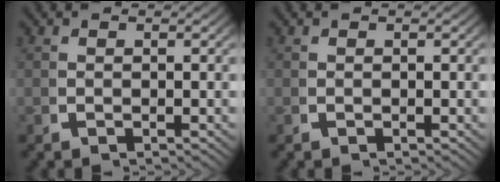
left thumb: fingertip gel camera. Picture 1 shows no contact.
{"total": 0.0}